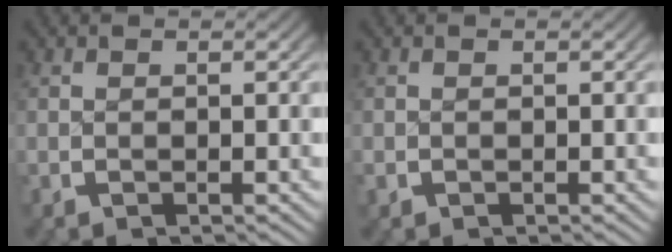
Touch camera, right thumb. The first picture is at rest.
{"total": 0.5, "force": [-0.2, 0.5, 0.1], "torque": [-0.006, -0.004, -0.004]}